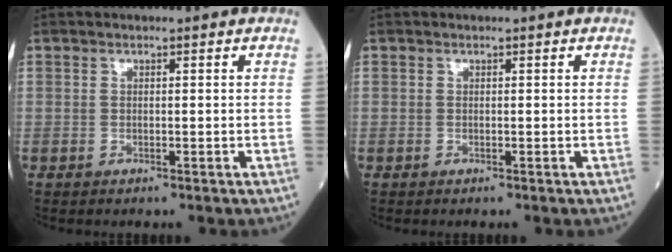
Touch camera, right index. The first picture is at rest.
{"total": 0.0}